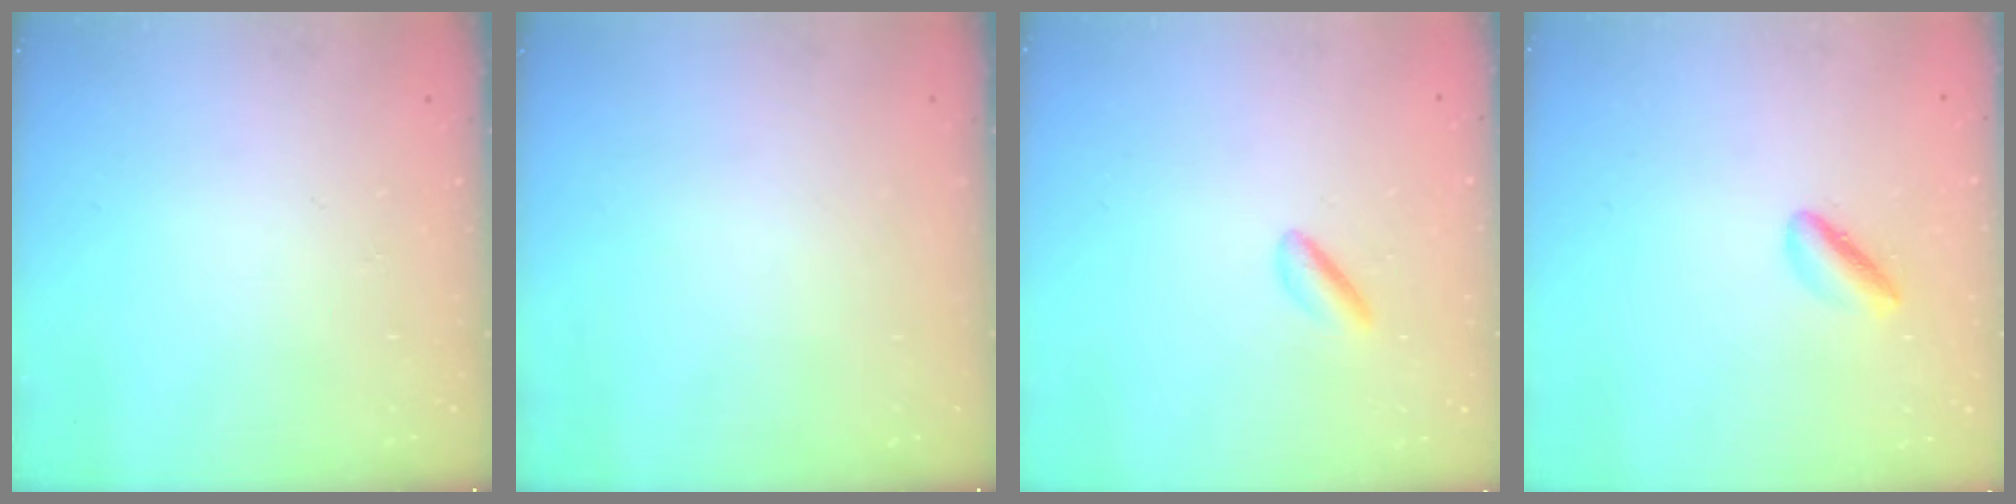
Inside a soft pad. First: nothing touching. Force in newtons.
{"total": 0.0}
{"total": 2.1, "press": 2.0, "slide": 0.8}
{"total": 2.6, "press": 2.6, "slide": 0.4}